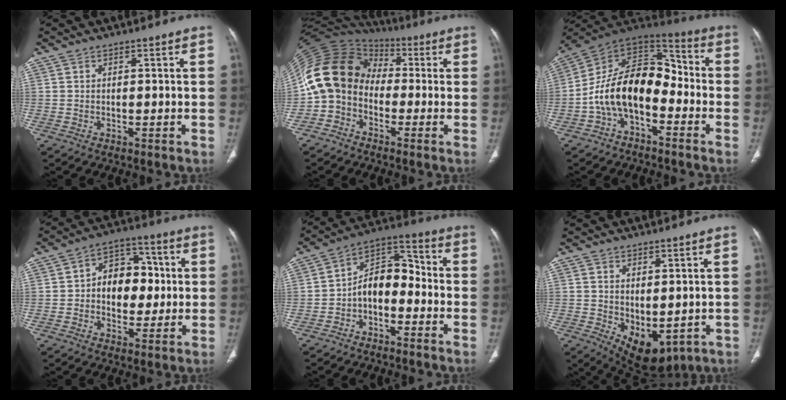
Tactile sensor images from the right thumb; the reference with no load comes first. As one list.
[{"total": 13.7, "force": [-2.1, 11.3, 7.6], "torque": [-0.131, 0.056, -0.058]}, {"total": 16.2, "force": [-4.3, 9.8, 12.1], "torque": [-0.188, 0.078, -0.086]}, {"total": 11.5, "force": [0.5, 8.4, 7.9], "torque": [-0.069, 0.023, 0.003]}, {"total": 9.8, "force": [-3.0, 6.3, 6.8], "torque": [-0.089, 0.058, -0.064]}, {"total": 8.7, "force": [-1.2, 5.0, 7.1], "torque": [-0.089, -0.010, 0.010]}]